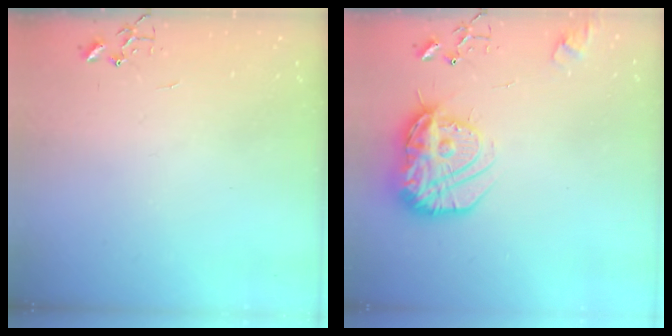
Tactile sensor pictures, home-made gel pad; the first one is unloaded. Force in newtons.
{"total": 17.0, "press": 17.0, "slide": 1.4}